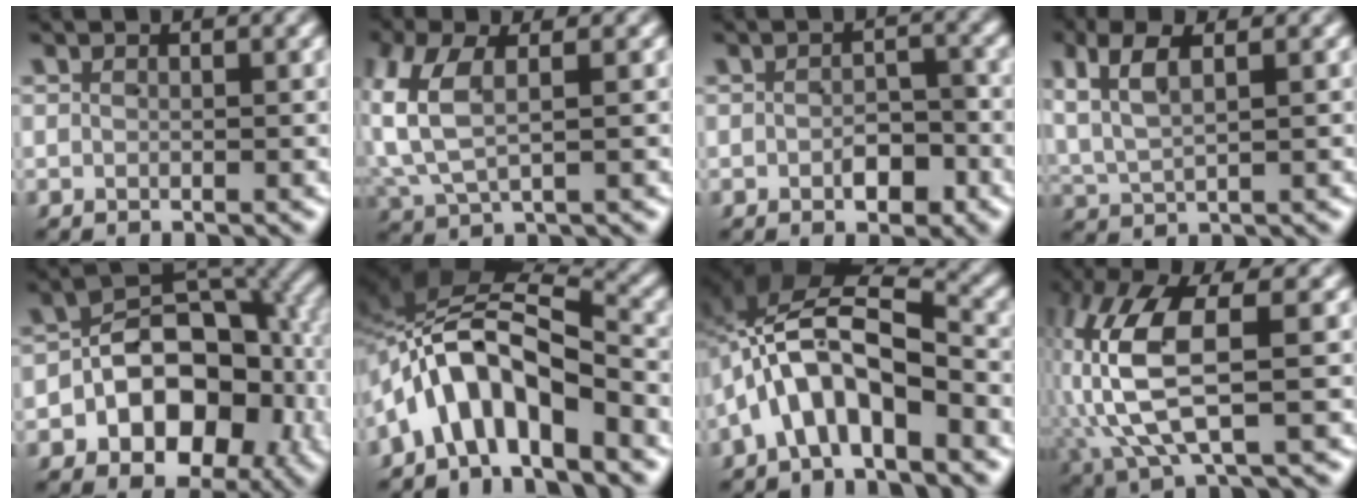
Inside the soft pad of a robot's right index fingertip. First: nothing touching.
{"total": 6.5, "force": [1.2, 4.2, 4.8], "torque": [-0.130, -0.002, 0.027]}
{"total": 3.2, "force": [-1.4, 2.1, 2.0], "torque": [-0.015, 0.003, -0.025]}
{"total": 4.7, "force": [2.0, 2.8, 3.3], "torque": [-0.082, 0.003, 0.040]}
{"total": 11.9, "force": [-1.6, 8.5, 8.2], "torque": [-0.136, -0.020, -0.014]}
{"total": 11.5, "force": [-0.7, 7.8, 8.4], "torque": [-0.185, 0.003, -0.023]}
{"total": 10.2, "force": [0.8, 7.1, 7.3], "torque": [-0.150, 0.006, -0.008]}
{"total": 9.6, "force": [0.9, 4.7, 8.3], "torque": [-0.198, -0.005, 0.025]}